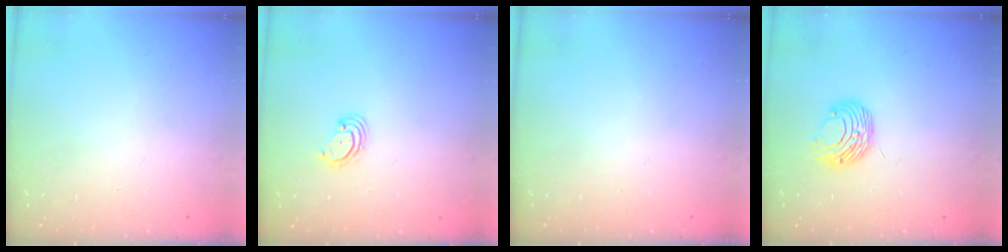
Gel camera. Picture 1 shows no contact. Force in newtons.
{"total": 3.1, "press": 3.1, "slide": 0.3}
{"total": 0.0}
{"total": 8.5, "press": 8.5, "slide": 0.6}